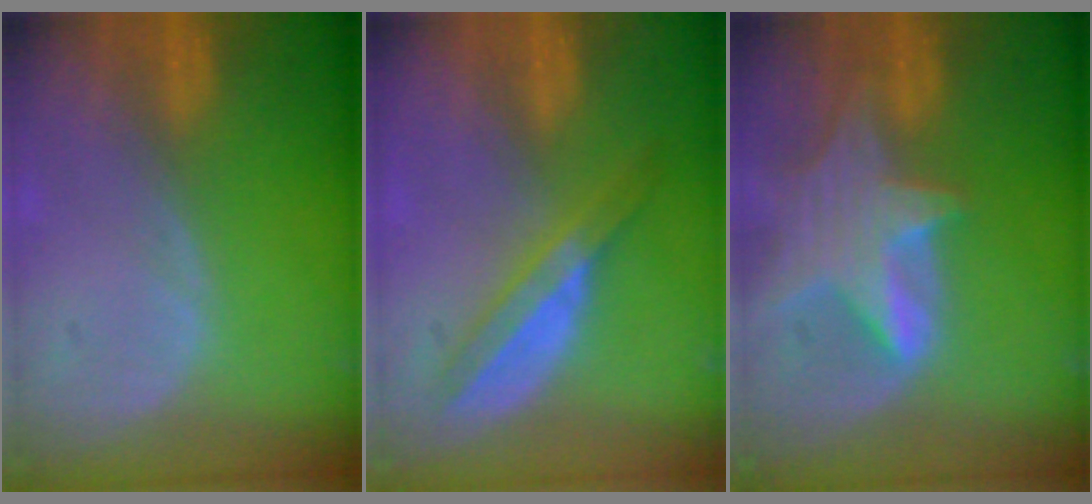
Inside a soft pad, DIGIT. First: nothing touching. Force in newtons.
{"total": 6.0, "press": 5.2, "slide": 2.9}
{"total": 8.5, "press": 7.5, "slide": 3.9}